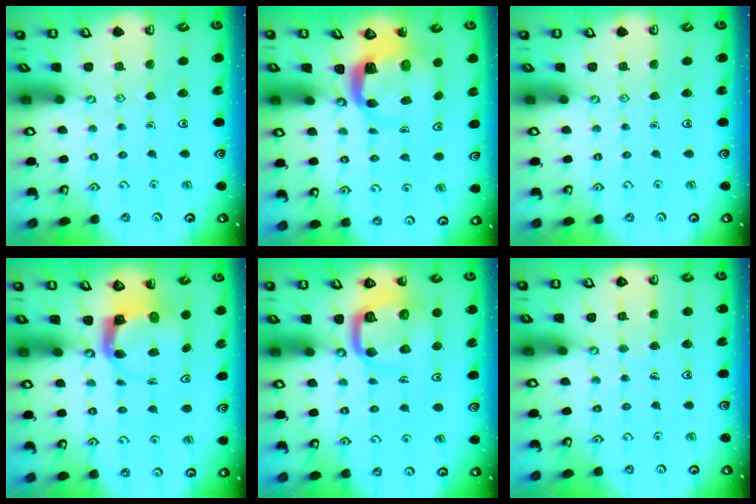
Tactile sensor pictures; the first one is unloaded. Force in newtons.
{"total": 5.6, "press": 5.5, "slide": 0.9}
{"total": 0.0}
{"total": 3.9, "press": 3.9, "slide": 0.6}
{"total": 10.8, "press": 10.8, "slide": 1.1}
{"total": 3.3, "press": 3.3, "slide": 0.2}